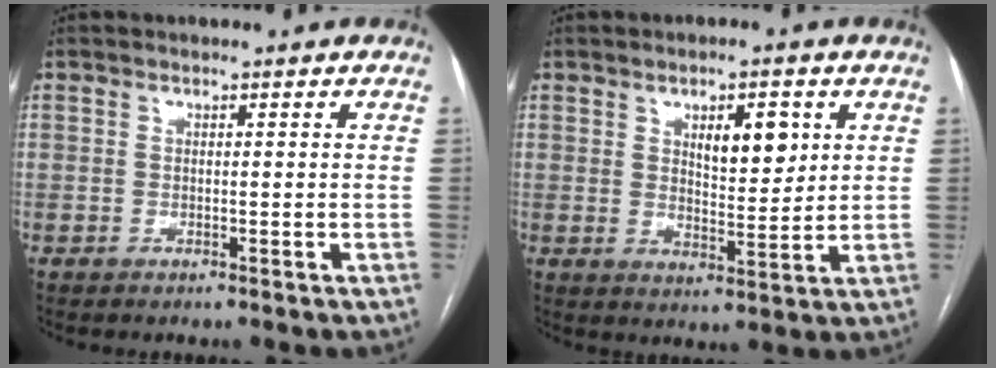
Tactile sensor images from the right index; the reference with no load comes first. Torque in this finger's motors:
{"motor_torque": [0.66, 0.64, 0.17, 0.05]}